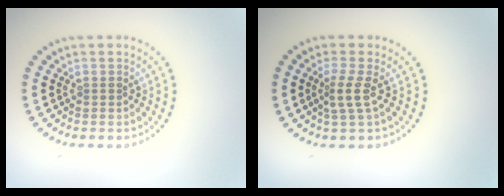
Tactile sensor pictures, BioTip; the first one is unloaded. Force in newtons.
{"total": 2.1, "press": 1.5, "slide": 1.5}